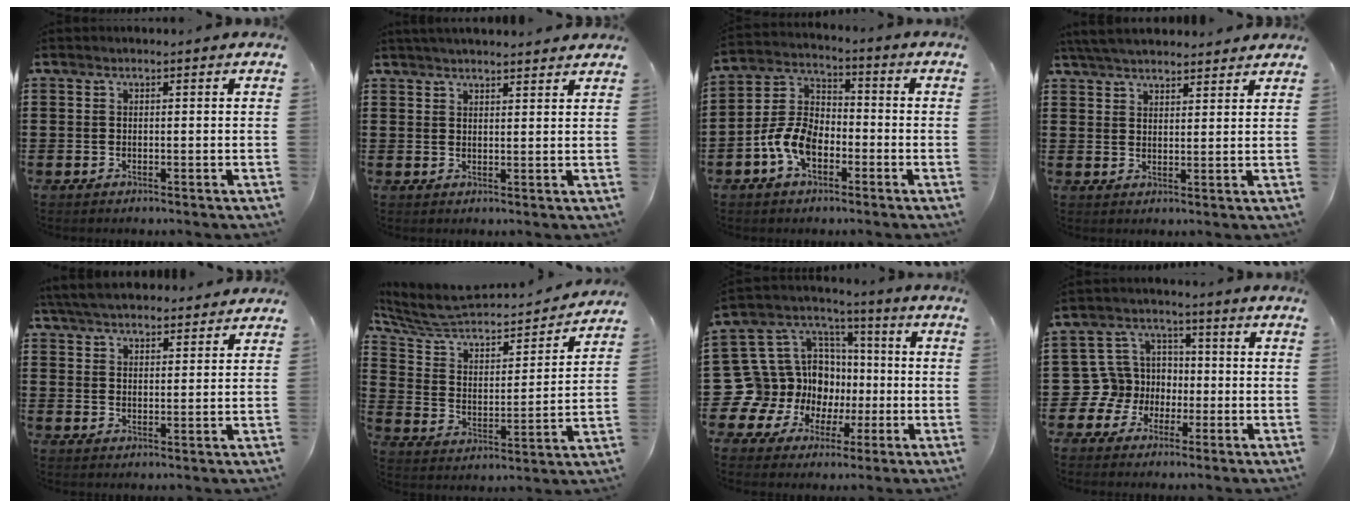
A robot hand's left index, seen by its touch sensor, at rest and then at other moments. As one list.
[{"total": 2.4, "force": [2.4, -0.1, 0.4], "torque": [-0.012, -0.002, 0.046]}, {"total": 7.7, "force": [-3.6, 4.5, 5.1], "torque": [-0.137, 0.003, -0.077]}, {"total": 4.8, "force": [4.7, 0.5, 1.1], "torque": [-0.035, -0.008, 0.088]}, {"total": 5.4, "force": [5.2, 0.8, 1.3], "torque": [-0.043, -0.013, 0.096]}, {"total": 6.8, "force": [6.1, 2.2, 2.1], "torque": [-0.075, -0.048, 0.099]}, {"total": 14.2, "force": [-2.8, 13.4, 3.7], "torque": [-0.127, -0.018, -0.021]}, {"total": 8.4, "force": [-0.9, 8.0, 2.4], "torque": [-0.110, 0.000, -0.019]}]